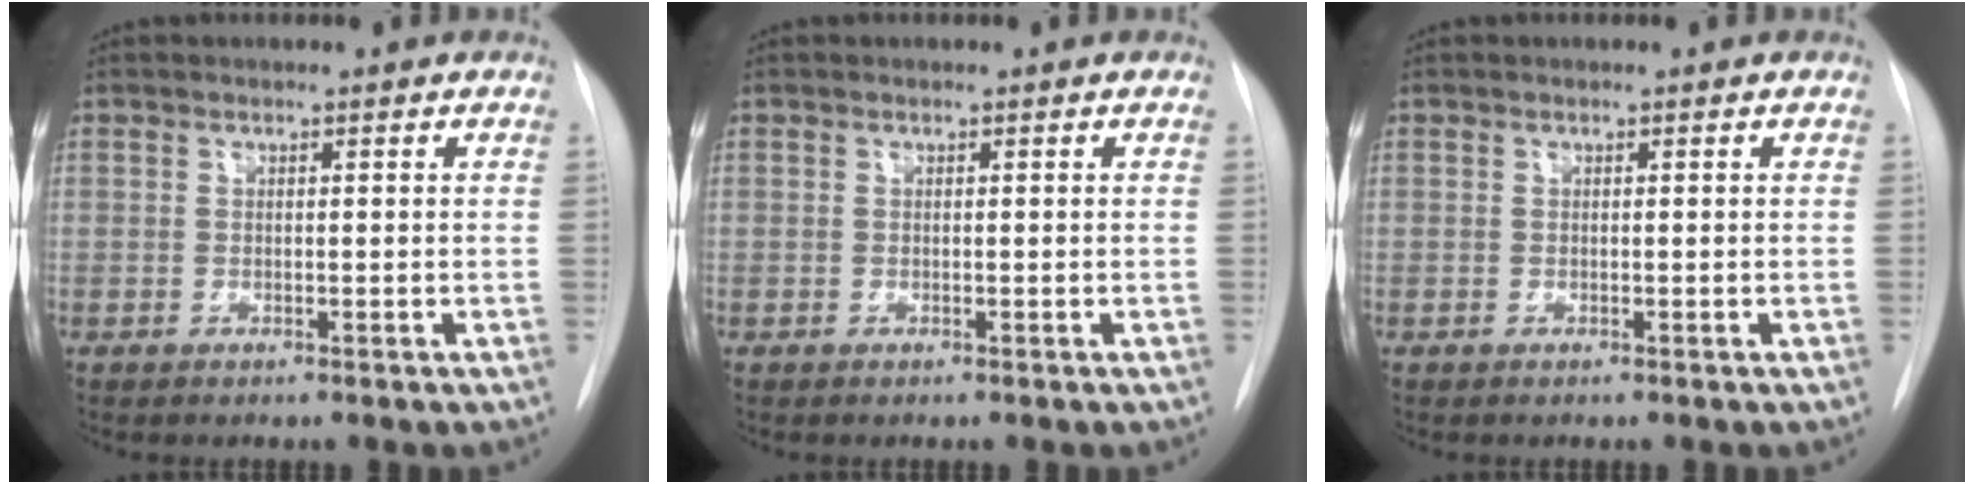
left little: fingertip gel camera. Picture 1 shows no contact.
{"total": 0.0}
{"total": 0.0}